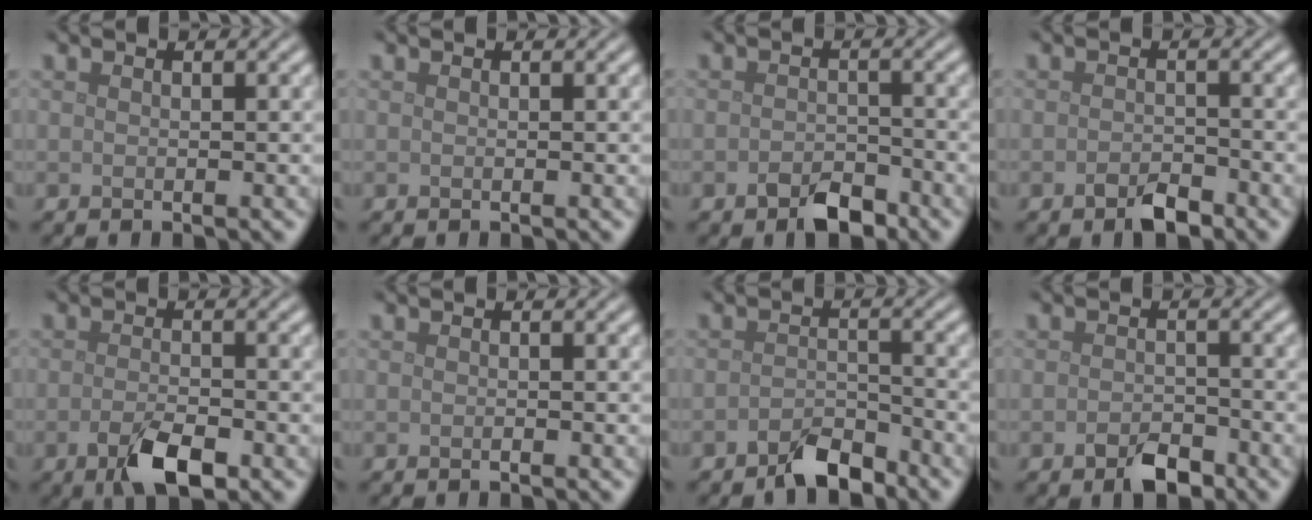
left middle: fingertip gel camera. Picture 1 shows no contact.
{"total": 0.0}
{"total": 3.0, "force": [-1.9, 1.5, 1.7], "torque": [-0.027, 0.001, -0.035]}
{"total": 2.2, "force": [-1.5, 1.0, 1.3], "torque": [-0.022, 0.001, -0.028]}
{"total": 4.0, "force": [-2.0, 1.6, 3.1], "torque": [-0.059, -0.008, -0.034]}
{"total": 0.0}
{"total": 3.1, "force": [-2.5, 1.2, 1.5], "torque": [-0.024, 0.004, -0.050]}
{"total": 2.8, "force": [-1.7, 1.4, 1.6], "torque": [-0.026, 0.001, -0.032]}